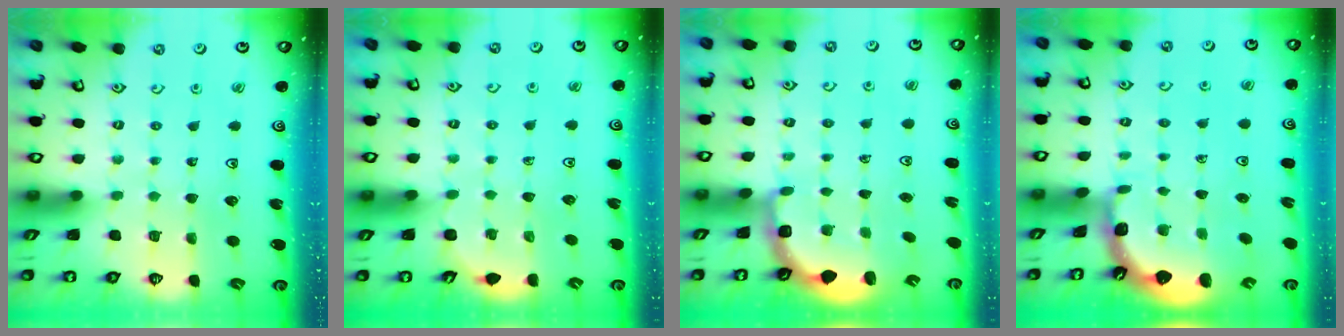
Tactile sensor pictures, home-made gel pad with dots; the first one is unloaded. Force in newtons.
{"total": 2.2, "press": 2.0, "slide": 1.1}
{"total": 2.8, "press": 2.3, "slide": 1.7}
{"total": 1.3, "press": 1.3, "slide": 0.1}